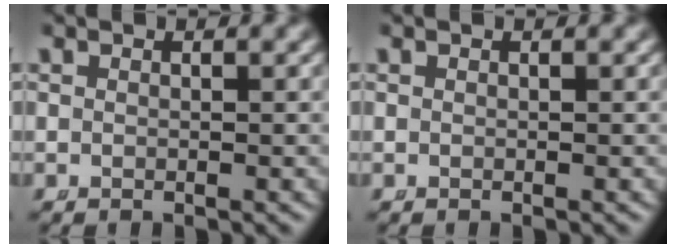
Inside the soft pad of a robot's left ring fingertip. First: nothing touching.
{"total": 0.0}